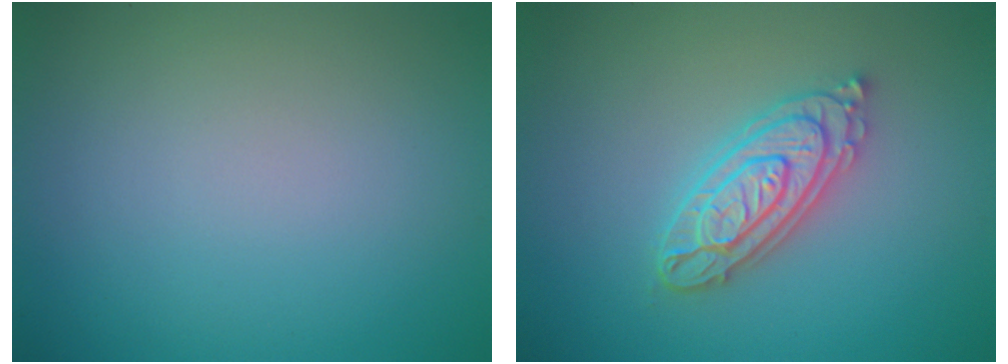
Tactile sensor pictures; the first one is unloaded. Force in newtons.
{"total": 4.3, "press": 4.2, "slide": 0.8}